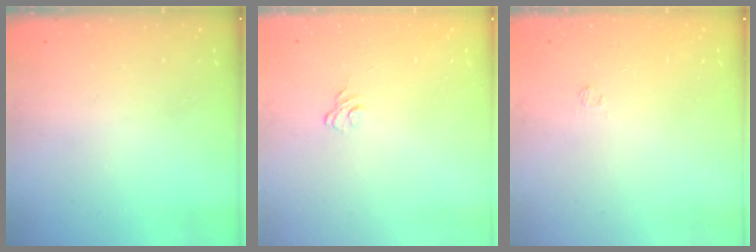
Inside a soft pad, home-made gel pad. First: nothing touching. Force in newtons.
{"total": 3.7, "press": 3.5, "slide": 1.2}
{"total": 1.7, "press": 1.2, "slide": 1.1}